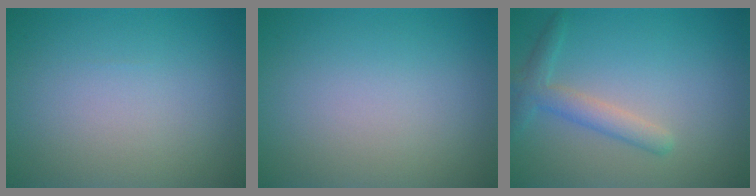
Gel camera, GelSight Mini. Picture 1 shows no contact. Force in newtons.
{"total": 0.0}
{"total": 2.6, "press": 2.6, "slide": 0.1}